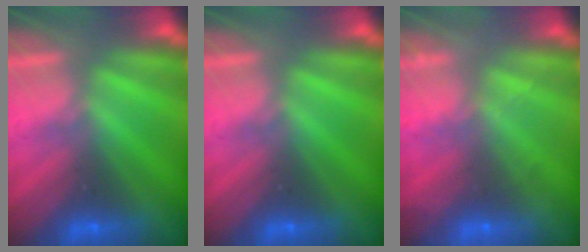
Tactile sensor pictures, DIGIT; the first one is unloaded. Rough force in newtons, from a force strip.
{"total": 0.0}
{"total": 2.1}